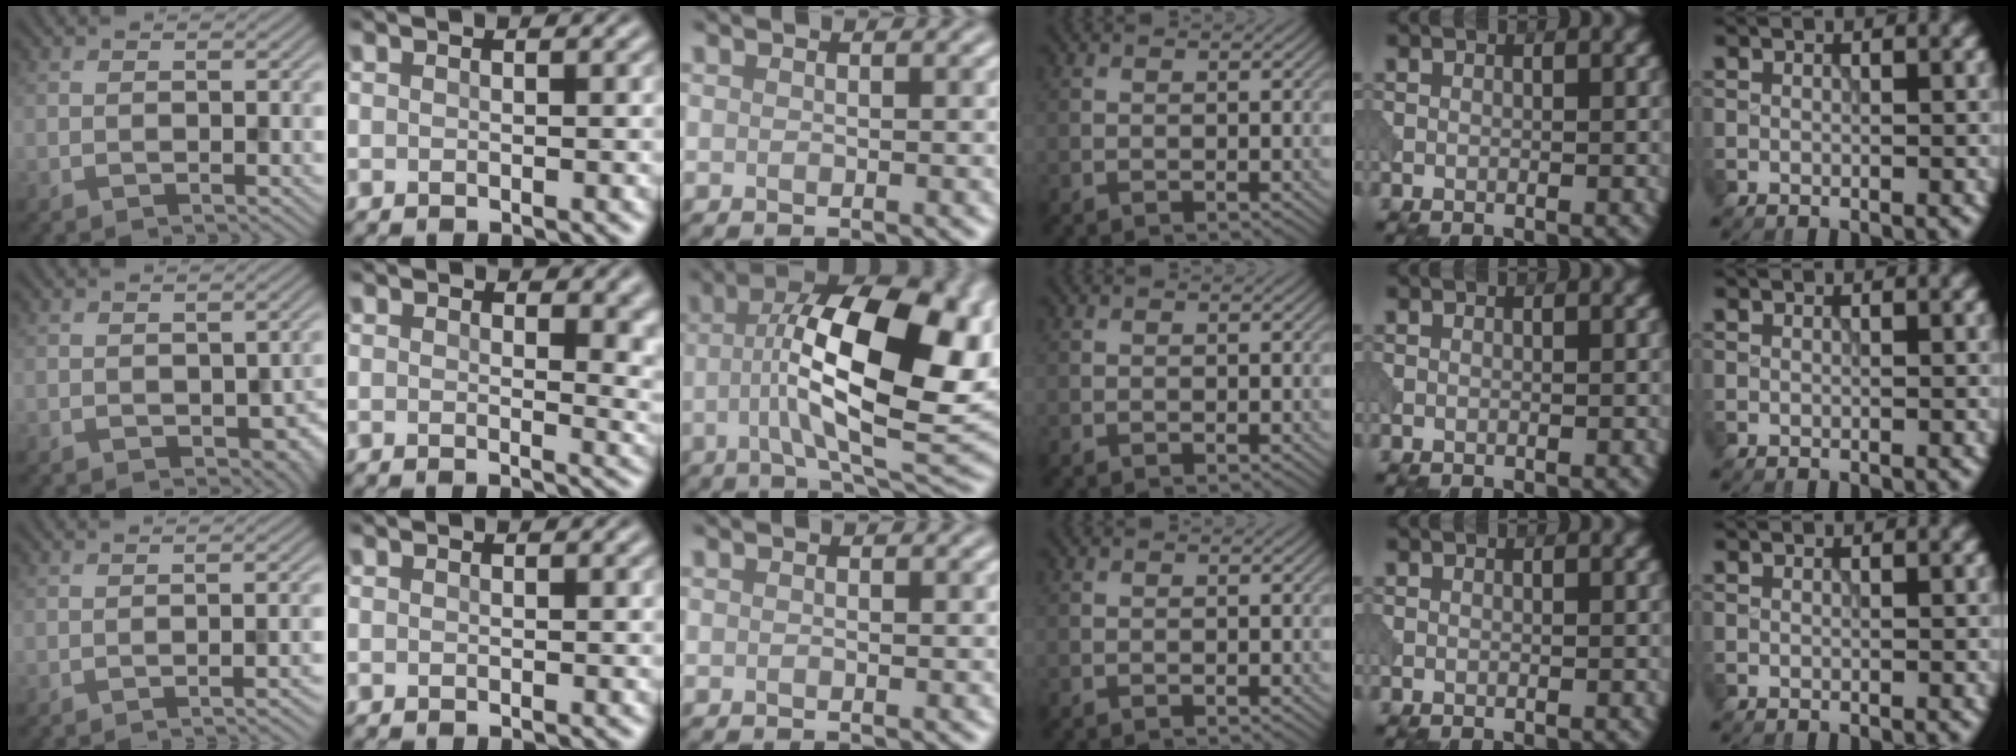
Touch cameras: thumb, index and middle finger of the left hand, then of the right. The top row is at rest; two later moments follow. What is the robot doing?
{"motion": "pour", "object": "beaker"}